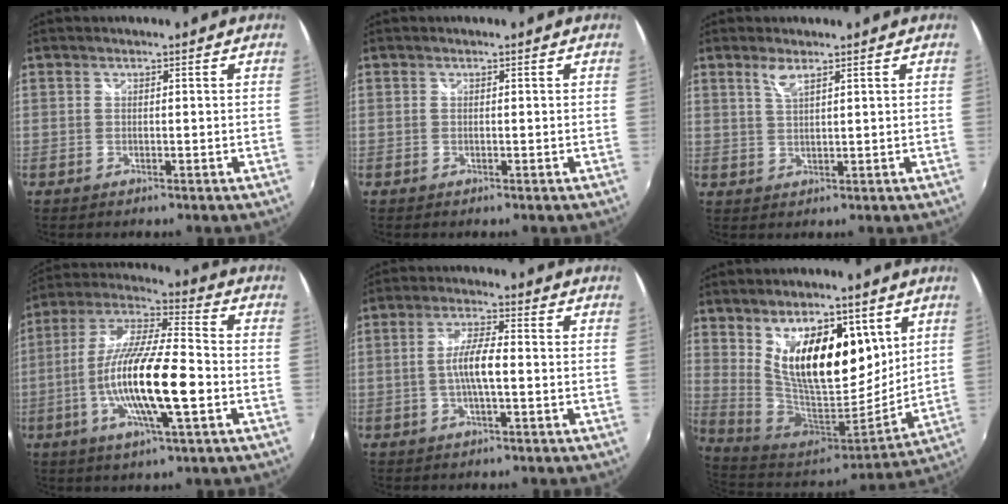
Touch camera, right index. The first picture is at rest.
{"total": 0.0}
{"total": 2.7, "force": [1.8, 0.5, 1.9], "torque": [-0.037, 0.001, 0.035]}
{"total": 17.7, "force": [-4.5, 3.0, 16.9], "torque": [-0.323, -0.011, -0.087]}
{"total": 5.7, "force": [-1.1, 0.8, 5.5], "torque": [-0.104, 0.003, -0.020]}
{"total": 18.9, "force": [6.9, 9.3, 15.0], "torque": [-0.259, -0.007, 0.135]}